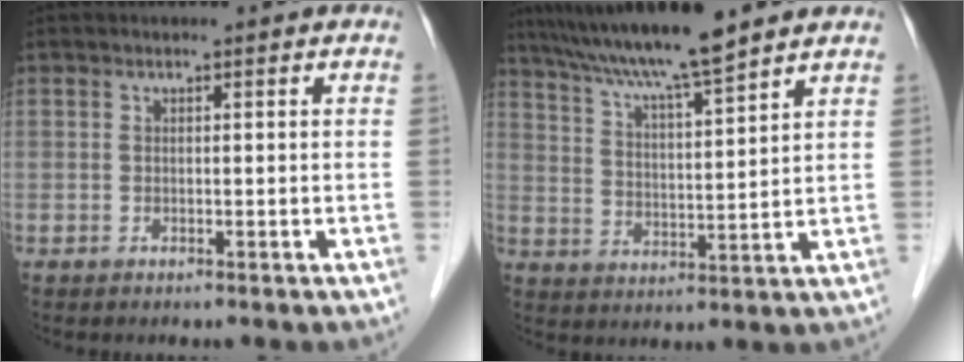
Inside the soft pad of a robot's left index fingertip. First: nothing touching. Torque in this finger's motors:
{"motor_torque": [0.60, -0.71, 0.40, 0.11]}